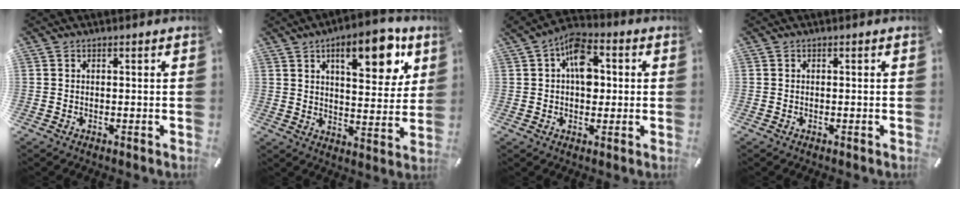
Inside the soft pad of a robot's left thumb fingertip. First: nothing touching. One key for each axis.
{"total": 14.8, "fx": 7.7, "fy": 6.1, "fz": 11.0, "tx": -0.144, "ty": -0.033, "tz": 0.122}
{"total": 9.7, "fx": 1.3, "fy": 6.5, "fz": 7.0, "tx": -0.092, "ty": 0.006, "tz": 0.024}
{"total": 0.0}